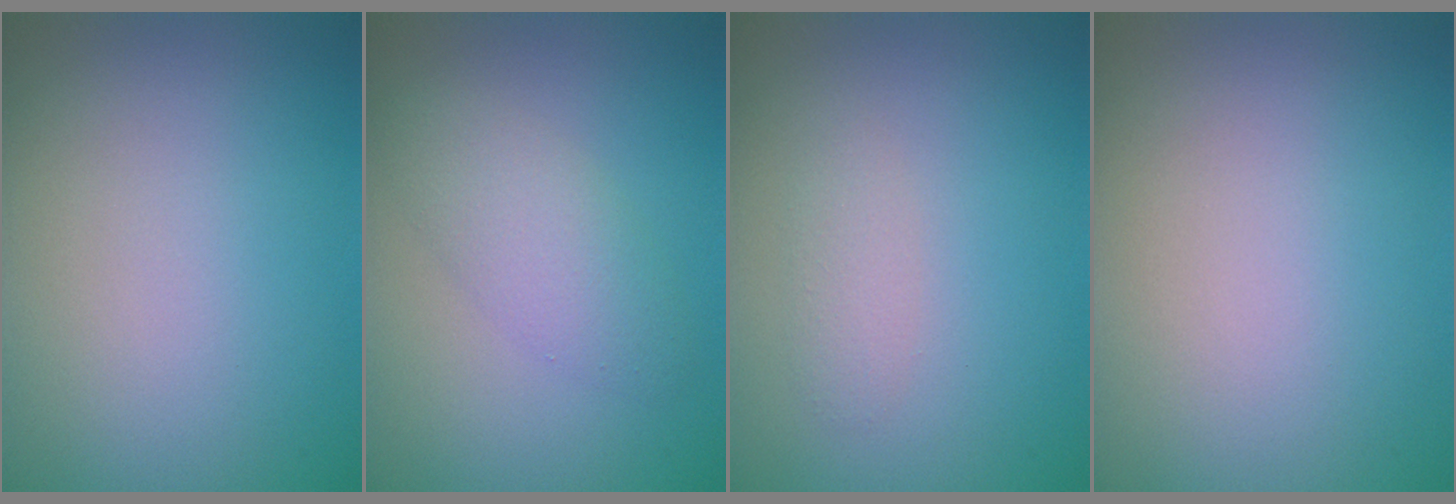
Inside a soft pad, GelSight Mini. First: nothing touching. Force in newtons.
{"total": 3.0, "press": 3.0, "slide": 0.1}
{"total": 1.3, "press": 1.3, "slide": 0.0}
{"total": 0.0}